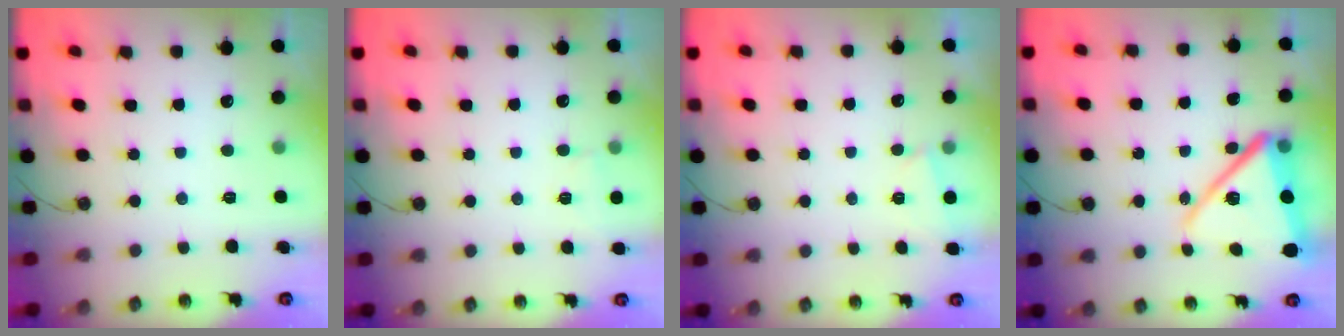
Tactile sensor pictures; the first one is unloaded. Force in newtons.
{"total": 2.6, "press": 2.4, "slide": 0.9}
{"total": 6.2, "press": 0.1, "slide": 6.2}
{"total": 16.9, "press": 16.8, "slide": 2.1}